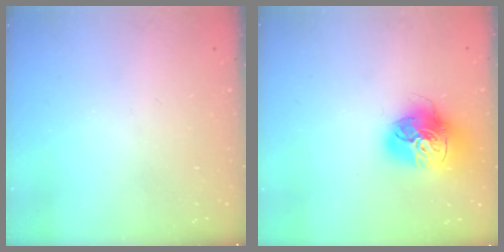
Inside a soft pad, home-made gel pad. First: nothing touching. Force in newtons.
{"total": 17.5, "press": 17.3, "slide": 2.0}